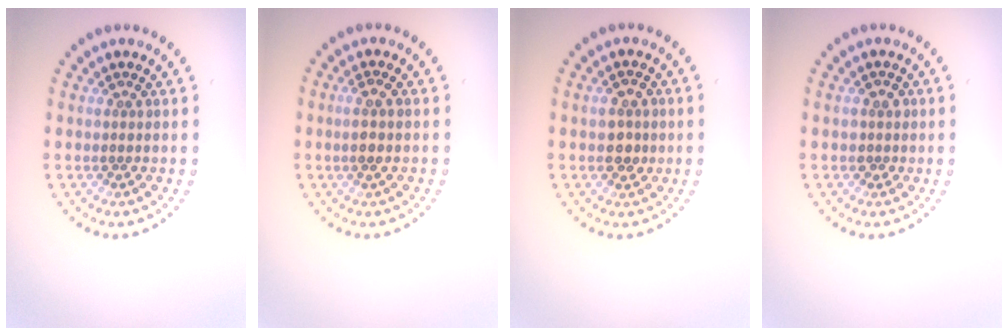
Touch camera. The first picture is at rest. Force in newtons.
{"total": 1.2, "press": 0.9, "slide": 0.7}
{"total": 2.1, "press": 2.1, "slide": 0.2}
{"total": 1.2, "press": 1.1, "slide": 0.5}